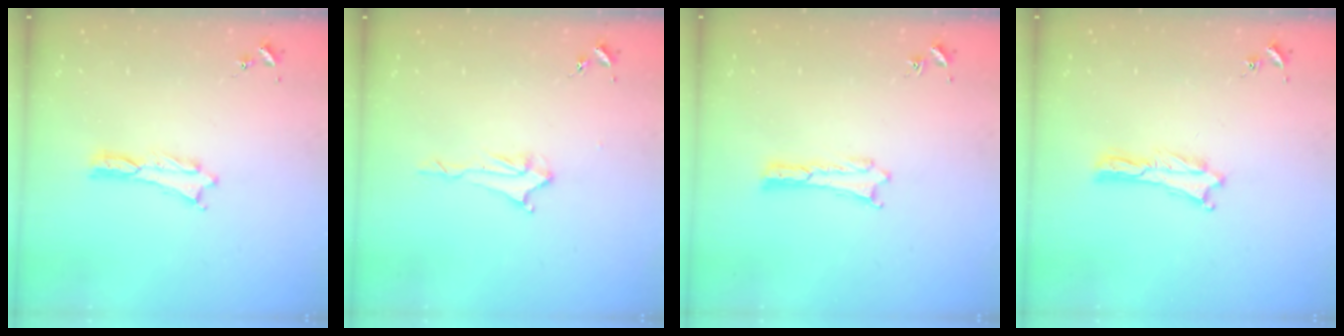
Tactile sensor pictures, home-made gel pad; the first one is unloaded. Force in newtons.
{"total": 2.0, "press": 2.0, "slide": 0.4}
{"total": 0.0}
{"total": 0.0}